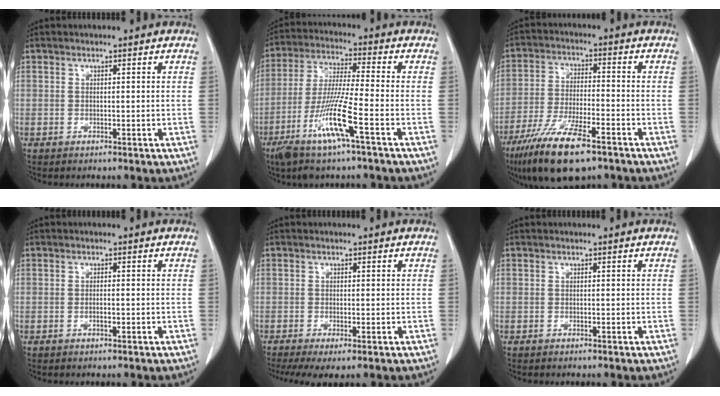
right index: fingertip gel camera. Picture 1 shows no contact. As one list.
[{"total": 12.7, "force": [-5.8, -0.1, 11.3], "torque": [-0.237, -0.024, -0.114]}, {"total": 14.4, "force": [-9.4, 3.5, 10.3], "torque": [-0.209, -0.026, -0.168]}, {"total": 1.4, "force": [-0.4, 0.6, 1.2], "torque": [-0.025, 0.002, -0.006]}, {"total": 6.4, "force": [-3.0, 2.3, 5.2], "torque": [-0.101, -0.012, -0.049]}, {"total": 0.0}]